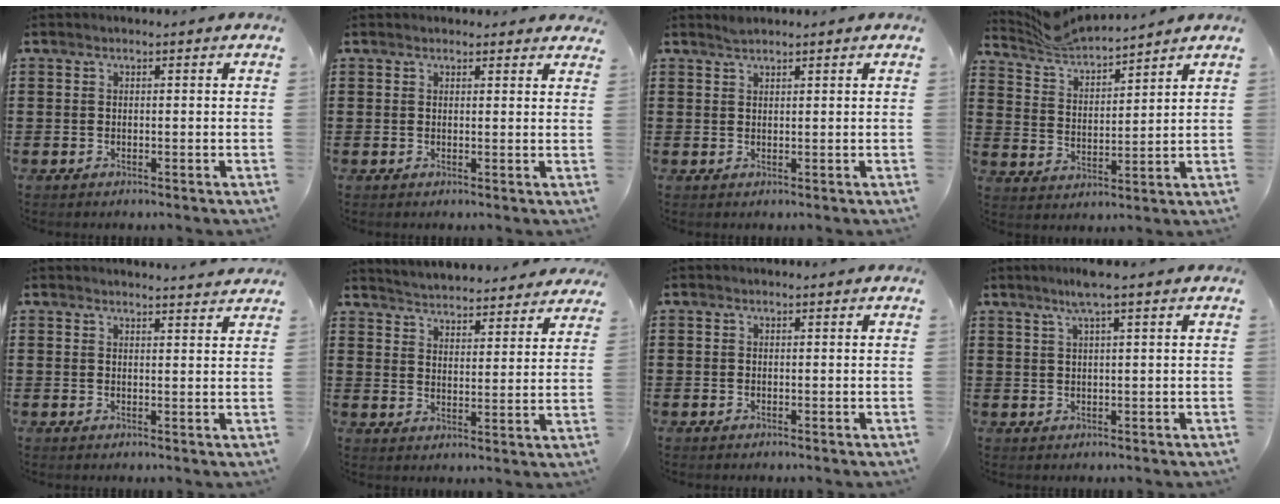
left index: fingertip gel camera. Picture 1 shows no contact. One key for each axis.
{"total": 1.3, "fx": 1.2, "fy": 0.5, "fz": 0.1, "tx": -0.005, "ty": 0.004, "tz": 0.024}
{"total": 1.0, "fx": 1.0, "fy": 0.1, "fz": 0.1, "tx": -0.005, "ty": -0.002, "tz": 0.020}
{"total": 5.7, "fx": 5.5, "fy": 0.4, "fz": 1.1, "tx": -0.047, "ty": -0.027, "tz": 0.097}
{"total": 2.2, "fx": 2.2, "fy": -0.3, "fz": 0.2, "tx": -0.010, "ty": -0.007, "tz": 0.043}
{"total": 4.2, "fx": 4.2, "fy": -0.1, "fz": 0.0, "tx": -0.023, "ty": -0.032, "tz": 0.071}
{"total": 0.0}
{"total": 3.3, "fx": 2.1, "fy": -0.3, "fz": 2.5, "tx": -0.053, "ty": 0.003, "tz": 0.037}